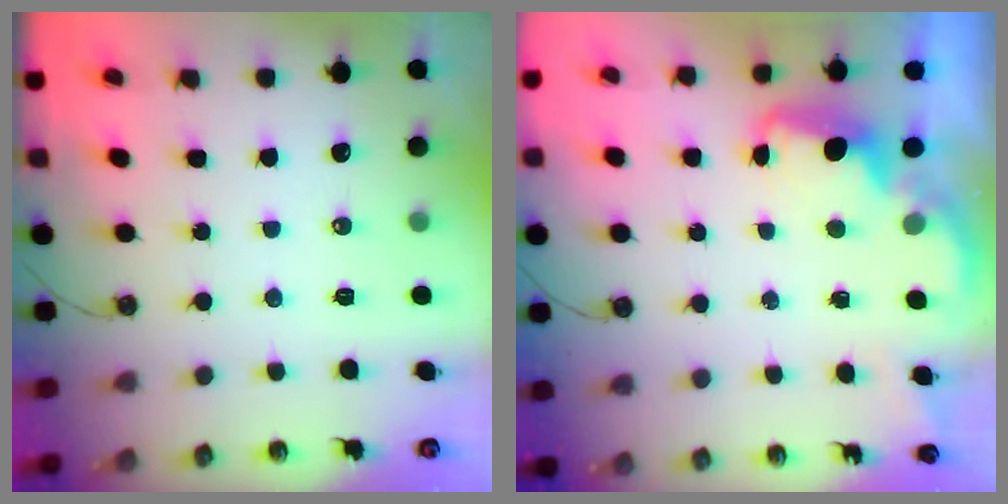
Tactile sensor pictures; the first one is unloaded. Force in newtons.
{"total": 2.1, "press": 2.0, "slide": 0.6}